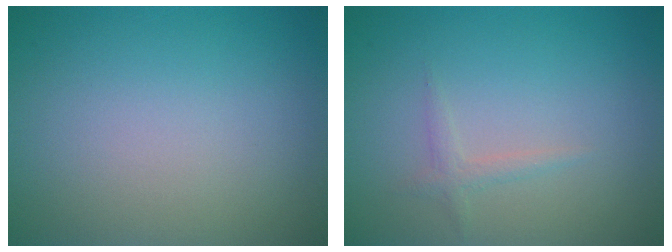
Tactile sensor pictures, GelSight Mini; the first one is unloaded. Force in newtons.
{"total": 1.0, "press": 1.0, "slide": 0.0}